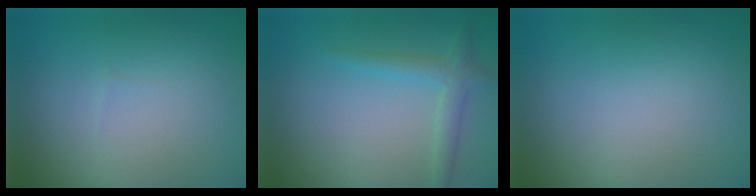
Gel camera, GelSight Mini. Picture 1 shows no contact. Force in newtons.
{"total": 2.1, "press": 2.1, "slide": 0.1}
{"total": 0.0}